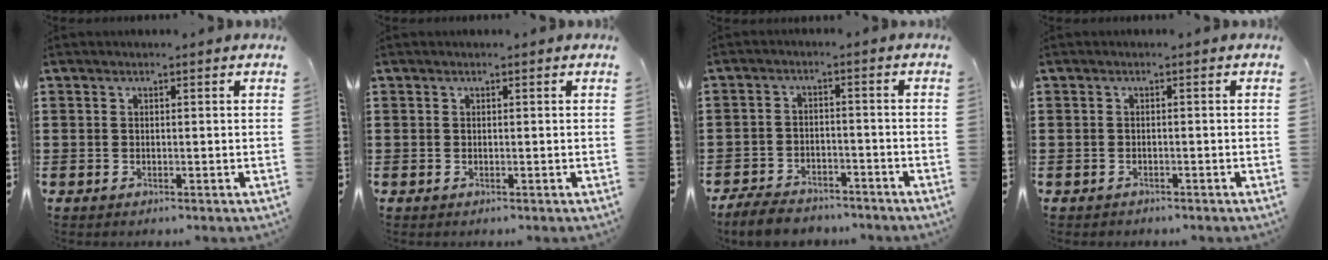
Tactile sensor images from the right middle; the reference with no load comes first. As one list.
[{"total": 0.0}, {"total": 5.0, "force": [-4.8, 0.9, 1.0], "torque": [-0.028, 0.004, -0.098]}, {"total": 0.7, "force": [-0.7, 0.2, -0.1], "torque": [-0.001, 0.000, -0.015]}]